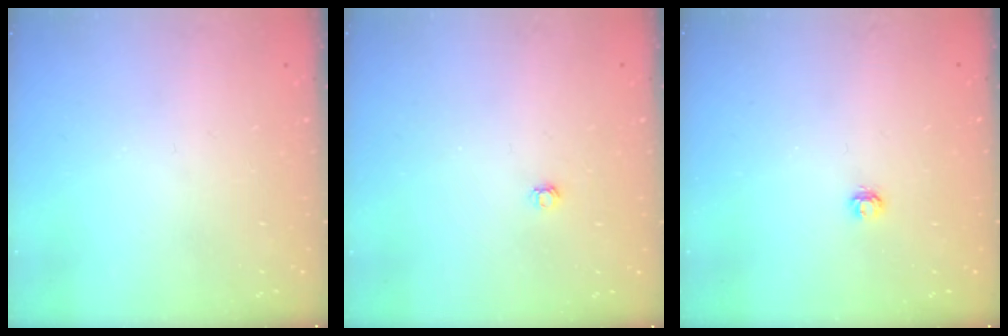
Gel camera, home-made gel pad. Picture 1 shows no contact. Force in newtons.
{"total": 3.0, "press": 3.0, "slide": 0.4}
{"total": 3.6, "press": 3.6, "slide": 0.3}